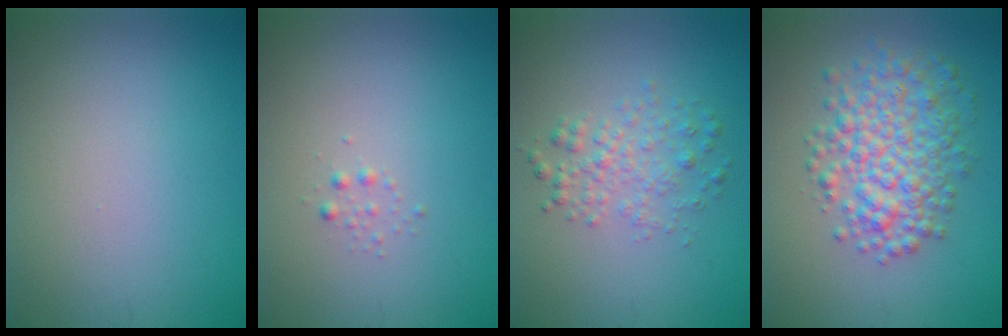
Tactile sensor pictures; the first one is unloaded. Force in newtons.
{"total": 0.6, "press": 0.6, "slide": 0.0}
{"total": 2.5, "press": 2.5, "slide": 0.0}
{"total": 5.6, "press": 5.6, "slide": 0.1}